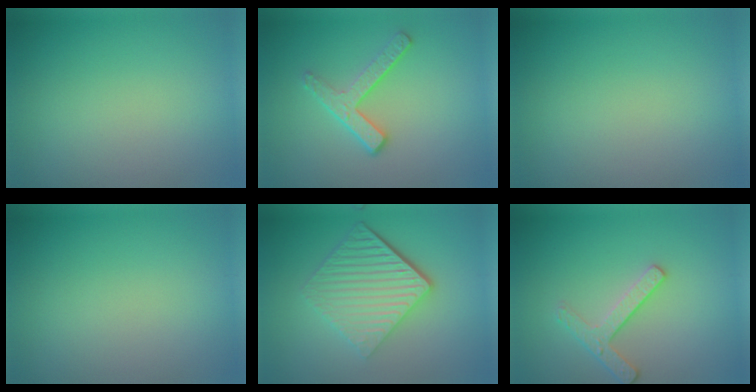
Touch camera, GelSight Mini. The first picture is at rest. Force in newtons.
{"total": 2.9, "press": 2.4, "slide": 1.6}
{"total": 0.0}
{"total": 0.0}
{"total": 6.2, "press": 4.1, "slide": 4.6}
{"total": 2.4, "press": 2.3, "slide": 0.9}